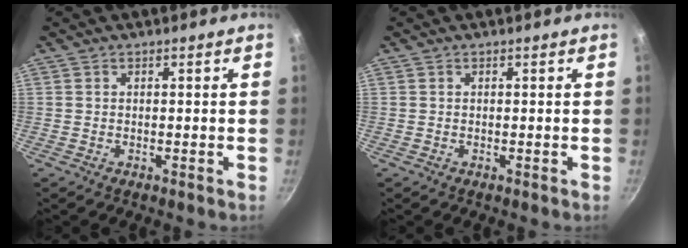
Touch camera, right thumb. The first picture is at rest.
{"total": 0.0}